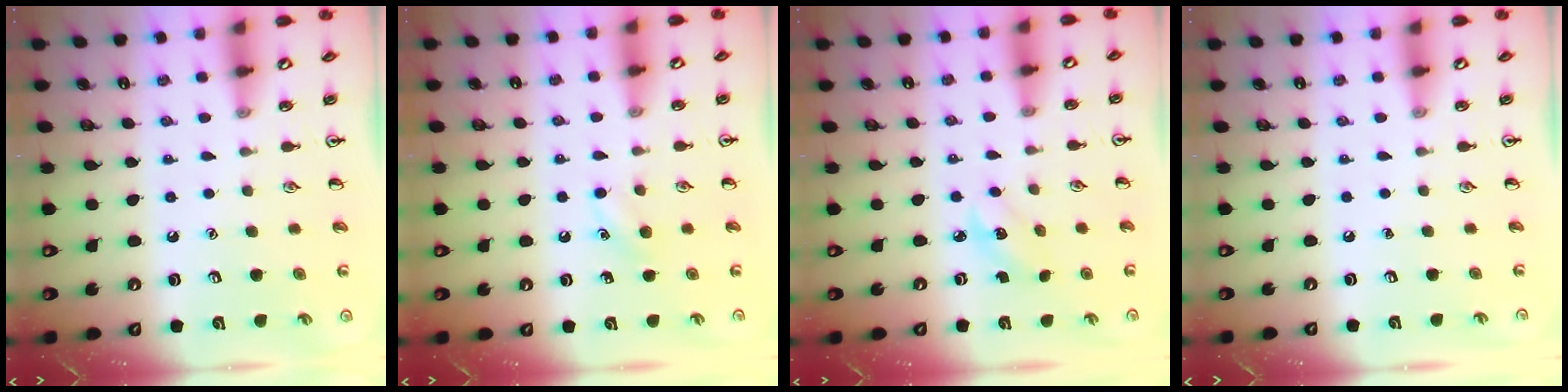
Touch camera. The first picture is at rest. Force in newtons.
{"total": 5.8, "press": 5.7, "slide": 1.4}
{"total": 2.7, "press": 2.6, "slide": 0.7}
{"total": 0.0}